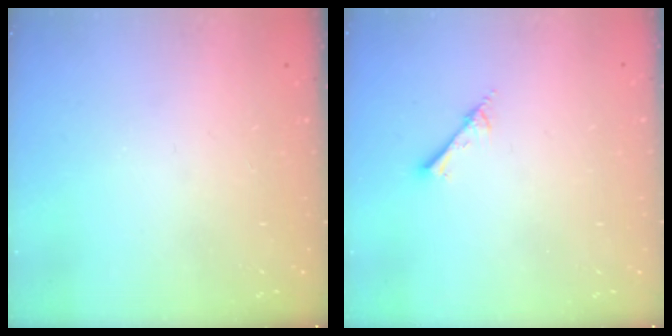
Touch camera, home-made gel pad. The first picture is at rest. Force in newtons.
{"total": 2.0, "press": 2.0, "slide": 0.2}